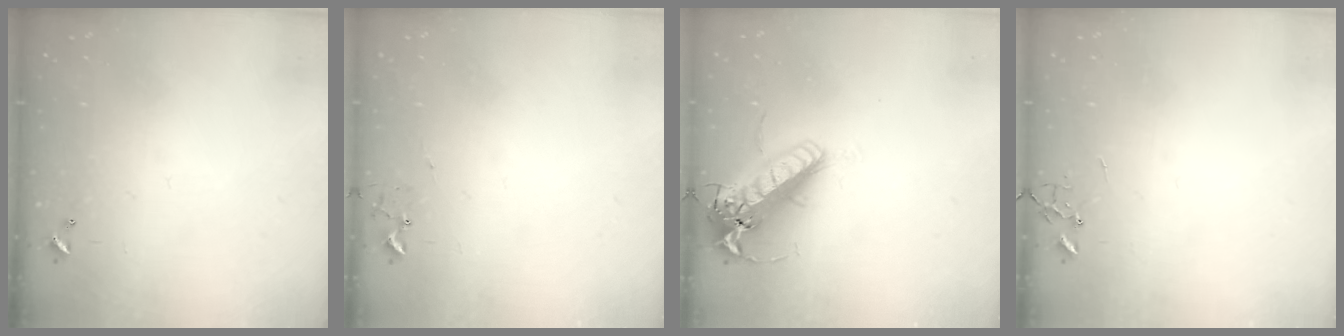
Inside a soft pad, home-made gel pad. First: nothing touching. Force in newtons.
{"total": 5.4, "press": 5.4, "slide": 0.7}
{"total": 21.1, "press": 20.8, "slide": 3.7}
{"total": 0.0}